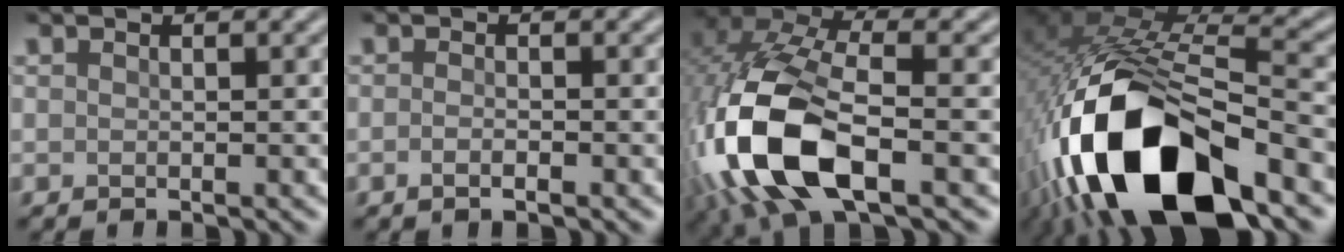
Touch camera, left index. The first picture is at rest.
{"total": 1.1, "force": [-0.6, 0.3, 0.9], "torque": [-0.017, -0.002, -0.011]}
{"total": 13.5, "force": [-4.7, 6.5, 10.8], "torque": [-0.252, -0.011, -0.086]}
{"total": 17.6, "force": [-7.5, 7.9, 13.8], "torque": [-0.275, -0.030, -0.111]}